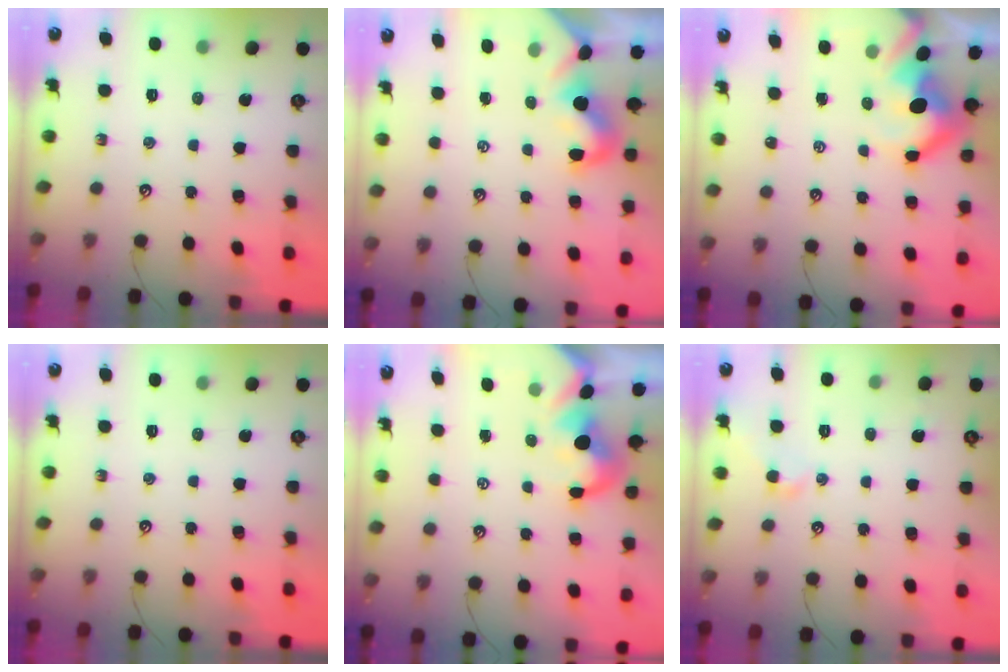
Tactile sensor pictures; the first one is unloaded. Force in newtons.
{"total": 1.9, "press": 1.8, "slide": 0.6}
{"total": 10.1, "press": 10.0, "slide": 1.3}
{"total": 0.0}
{"total": 3.0, "press": 2.8, "slide": 1.0}
{"total": 2.9, "press": 2.9, "slide": 0.7}